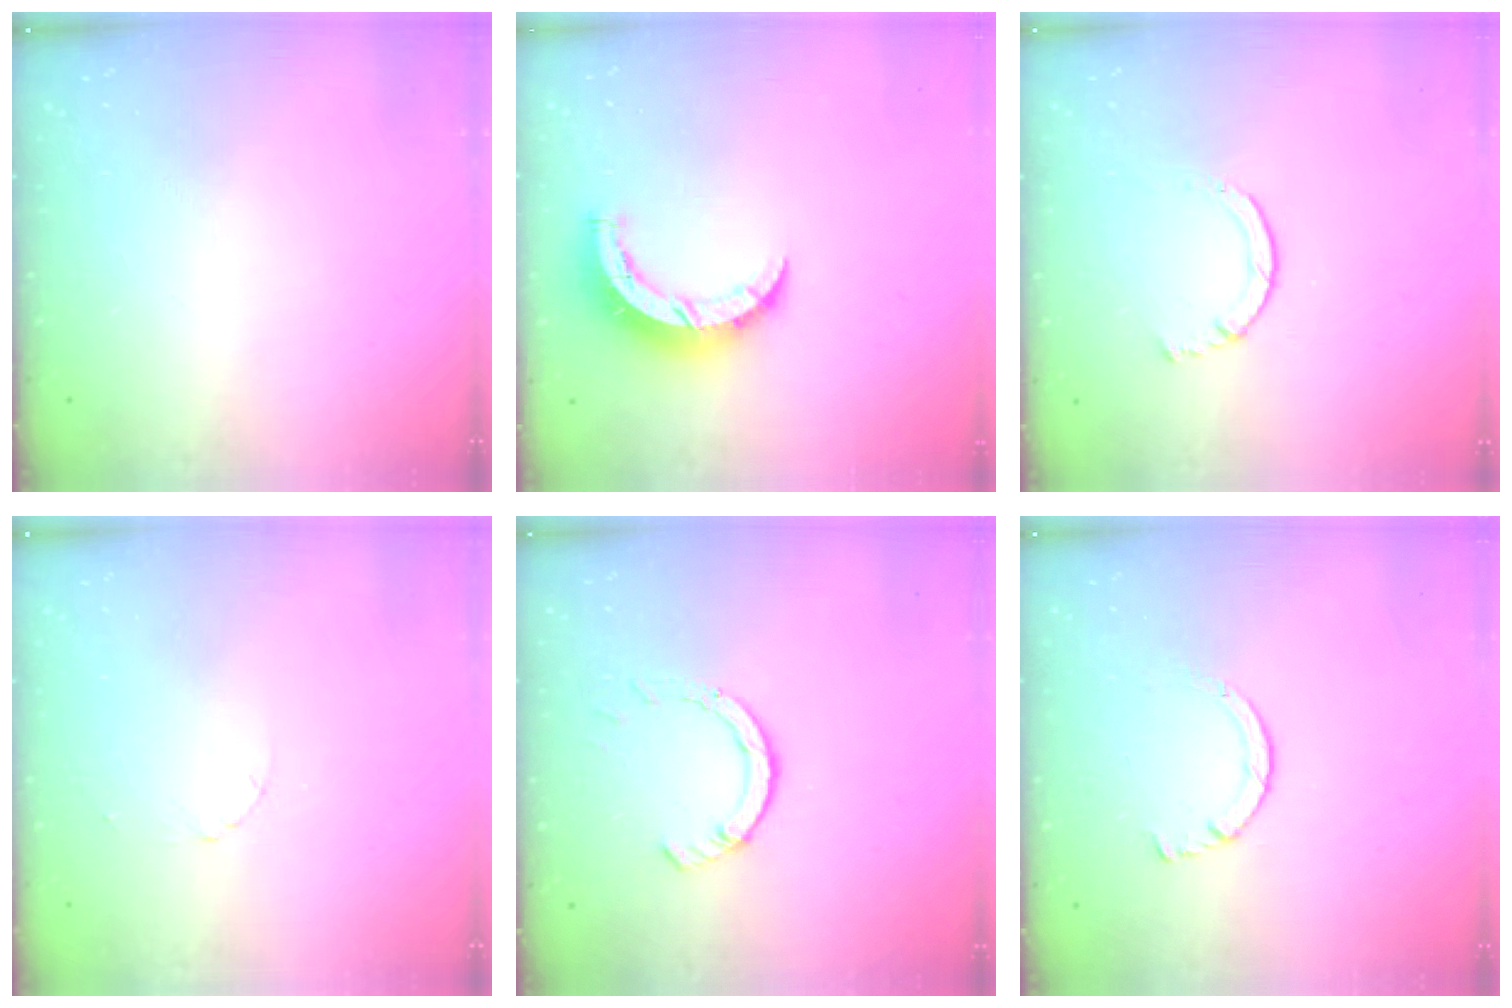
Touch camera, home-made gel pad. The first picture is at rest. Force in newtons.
{"total": 9.0, "press": 9.0, "slide": 0.7}
{"total": 2.0, "press": 1.9, "slide": 0.3}
{"total": 1.3, "press": 1.3, "slide": 0.1}
{"total": 4.2, "press": 4.1, "slide": 0.4}
{"total": 2.9, "press": 2.8, "slide": 0.3}